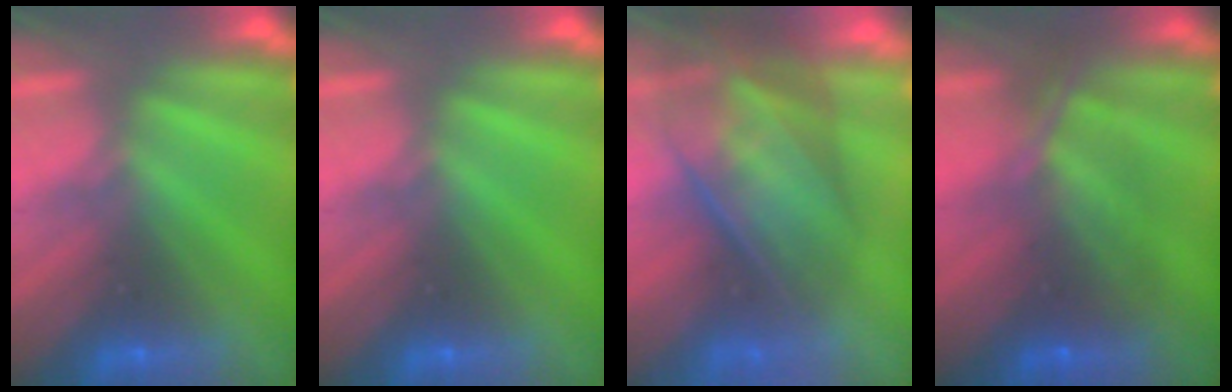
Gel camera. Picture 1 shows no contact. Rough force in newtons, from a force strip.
{"total": 0.0}
{"total": 5.6}
{"total": 7.0}